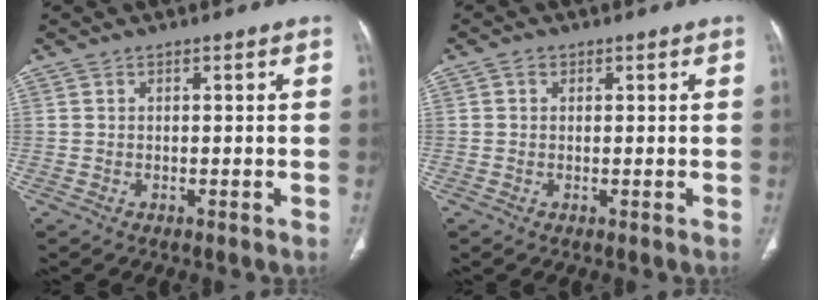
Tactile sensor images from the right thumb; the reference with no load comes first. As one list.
[{"total": 1.1, "force": [0.4, 1.0, 0.5], "torque": [-0.003, 0.002, 0.003]}]